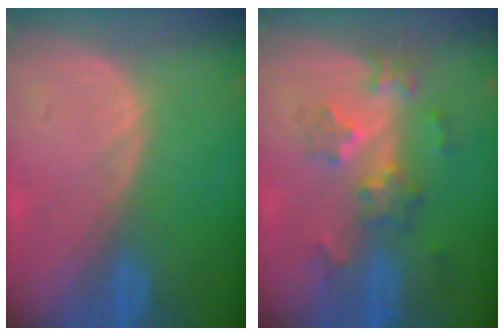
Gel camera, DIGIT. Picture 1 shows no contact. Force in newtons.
{"total": 6.5, "press": 5.8, "slide": 2.9}